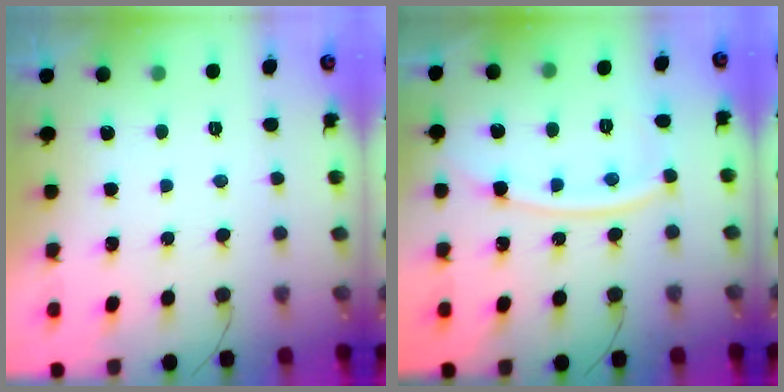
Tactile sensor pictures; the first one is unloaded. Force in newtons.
{"total": 9.5, "press": 9.4, "slide": 1.0}